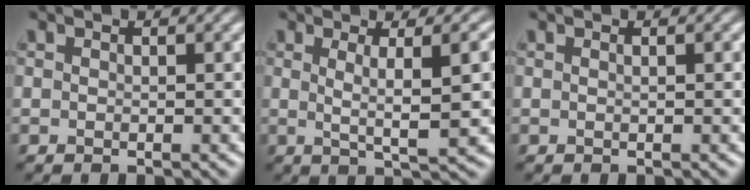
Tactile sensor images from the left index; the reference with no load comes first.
{"total": 5.5, "force": [1.0, 1.0, 5.3], "torque": [-0.081, 0.000, 0.019]}
{"total": 0.5, "force": [0.2, 0.1, 0.5], "torque": [-0.007, -0.001, -0.003]}